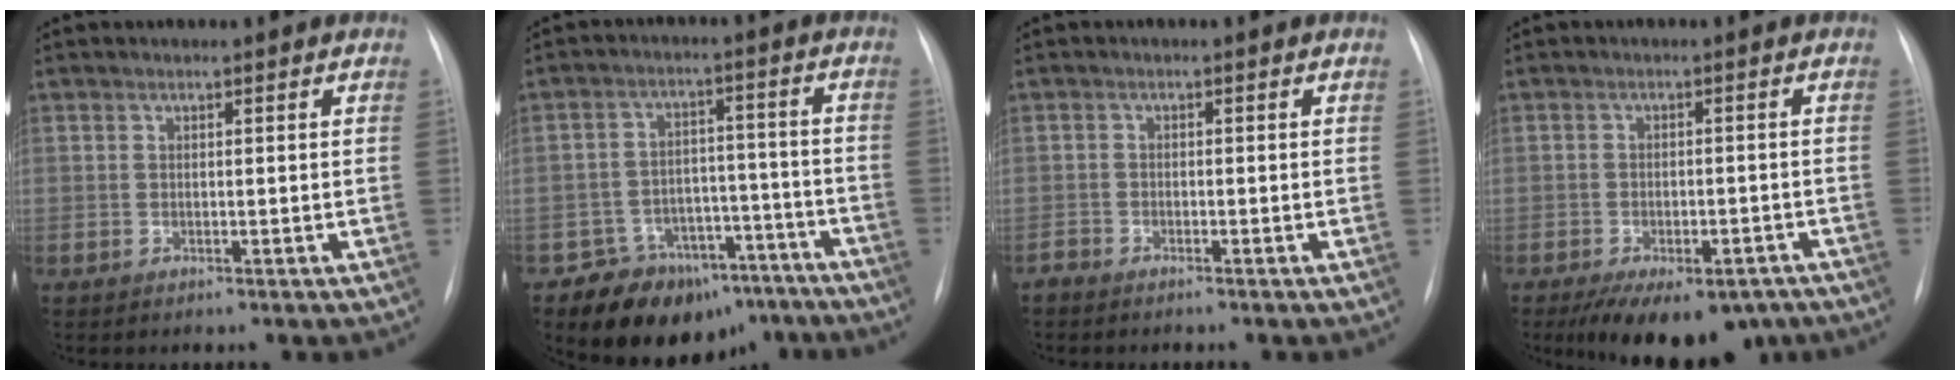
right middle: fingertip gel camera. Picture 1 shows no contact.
{"total": 12.1, "force": [-9.0, 7.4, 3.3], "torque": [-0.028, 0.054, -0.125]}
{"total": 1.3, "force": [-1.3, 0.1, 0.1], "torque": [-0.004, -0.002, -0.025]}
{"total": 13.2, "force": [-9.6, 6.0, 6.9], "torque": [-0.106, -0.007, -0.128]}